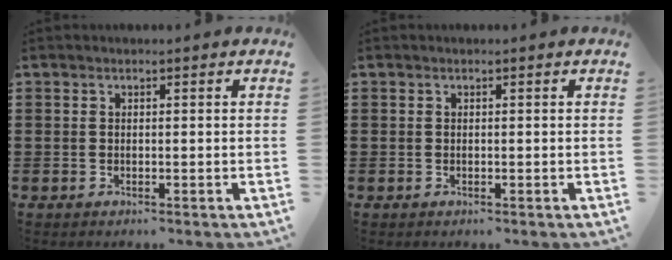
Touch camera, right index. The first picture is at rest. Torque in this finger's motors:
{"motor_torque": [-0.88, 1.26, -0.02, -0.01]}